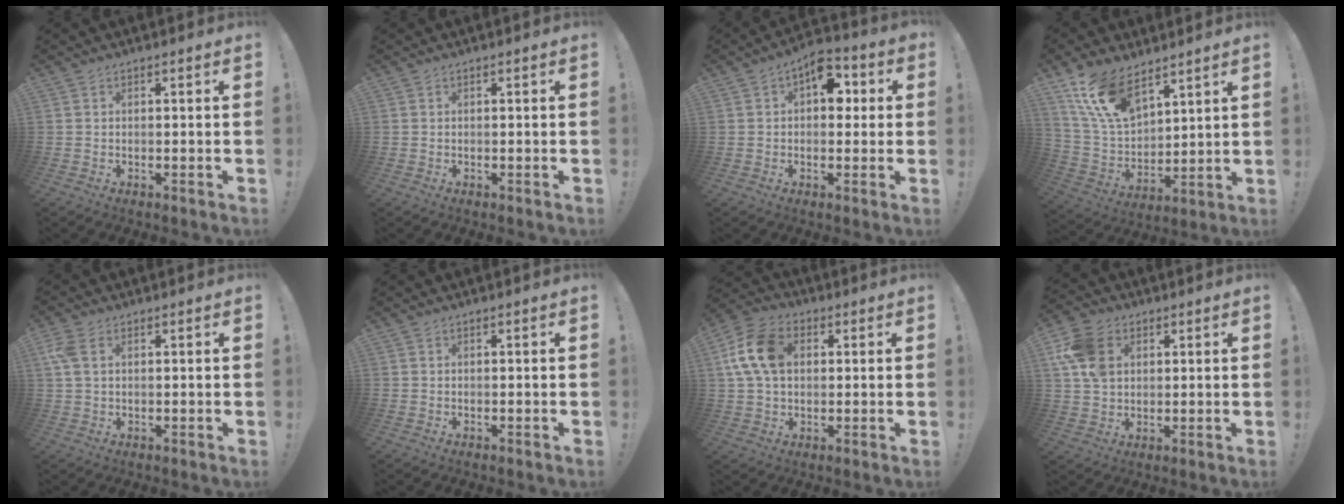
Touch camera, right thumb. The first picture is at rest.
{"total": 0.0}
{"total": 9.8, "force": [2.2, 6.5, 6.9], "torque": [-0.080, -0.002, 0.038]}
{"total": 16.1, "force": [10.8, 8.1, 8.8], "torque": [-0.187, -0.060, 0.206]}
{"total": 4.9, "force": [1.7, 2.8, 3.6], "torque": [-0.085, 0.002, 0.032]}
{"total": 0.0}
{"total": 13.7, "force": [3.0, 9.5, 9.4], "torque": [-0.172, 0.009, 0.059]}
{"total": 12.6, "force": [4.0, 9.4, 7.4], "torque": [-0.135, -0.006, 0.079]}